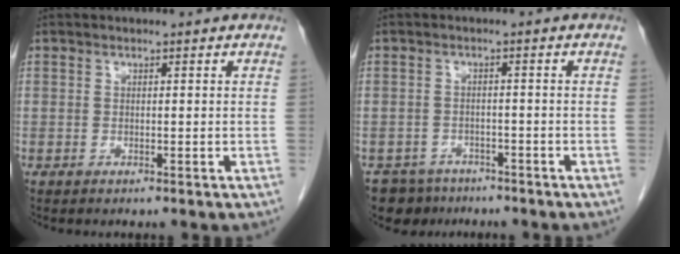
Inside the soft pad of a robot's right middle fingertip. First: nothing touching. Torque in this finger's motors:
{"motor_torque": [-0.01, 0.01, -0.03, 0.01]}